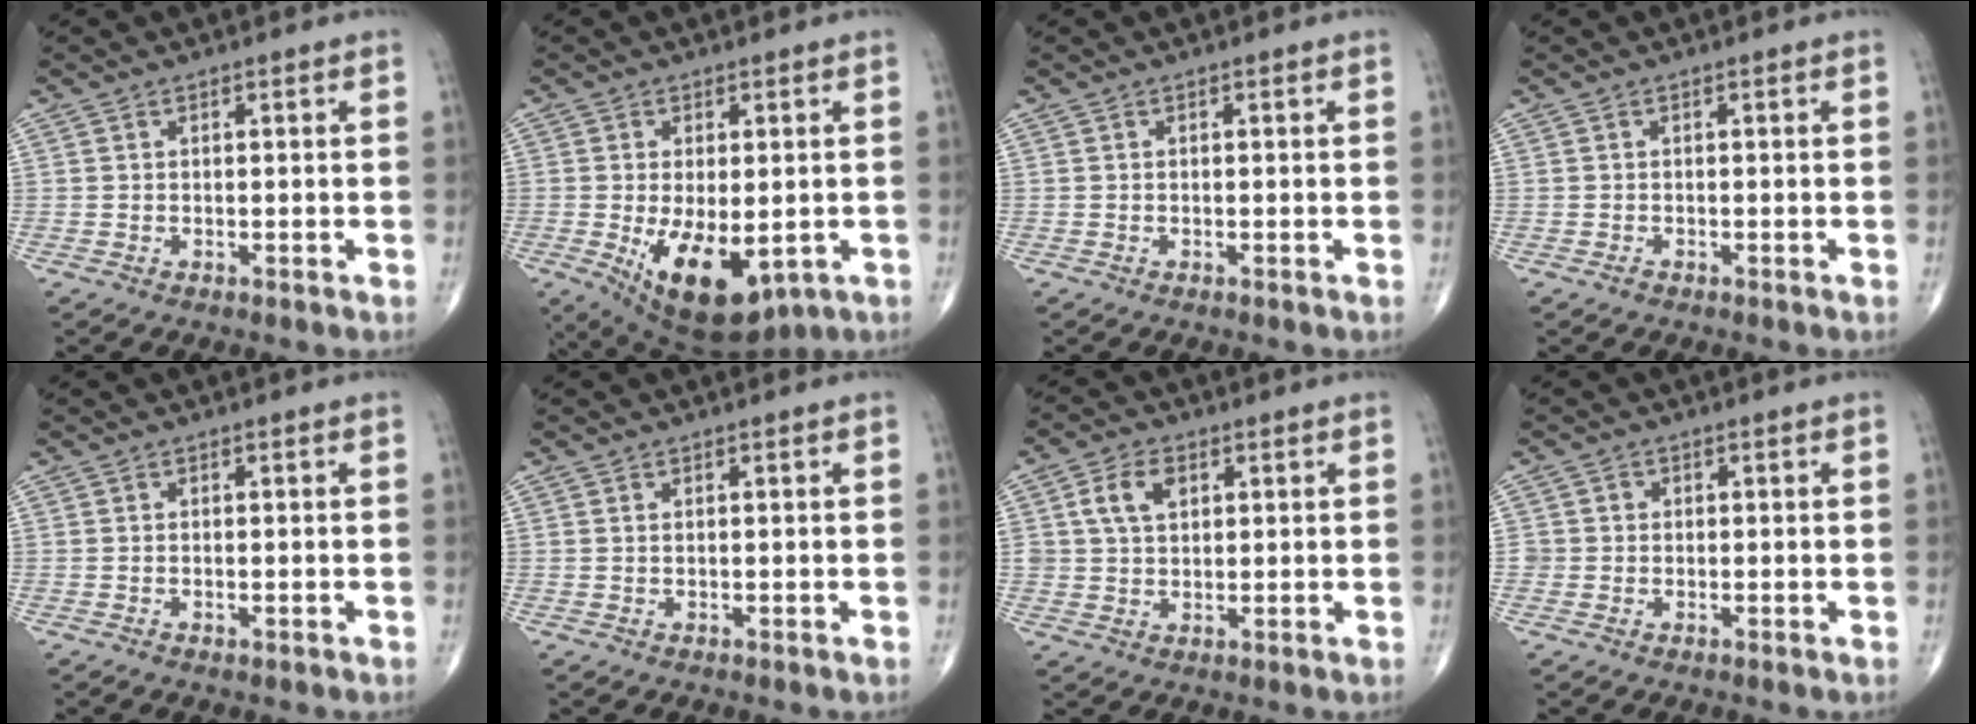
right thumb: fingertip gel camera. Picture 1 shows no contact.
{"total": 13.4, "force": [-3.6, 6.8, 11.0], "torque": [-0.177, -0.016, -0.032]}
{"total": 0.0}
{"total": 0.5, "force": [-0.3, 0.3, 0.2], "torque": [-0.005, -0.001, -0.008]}
{"total": 0.6, "force": [-0.3, 0.3, 0.5], "torque": [-0.010, 0.001, -0.005]}
{"total": 0.0}
{"total": 6.2, "force": [2.1, 4.2, 4.0], "torque": [-0.064, 0.000, 0.038]}
{"total": 1.9, "force": [0.0, 1.9, 0.1], "torque": [0.012, 0.007, -0.003]}